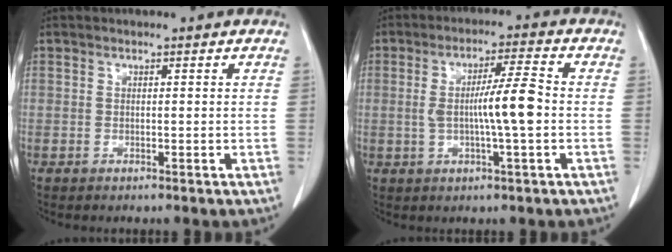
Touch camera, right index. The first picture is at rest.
{"total": 7.6, "force": [-0.6, 0.1, 7.6], "torque": [-0.133, 0.004, -0.011]}